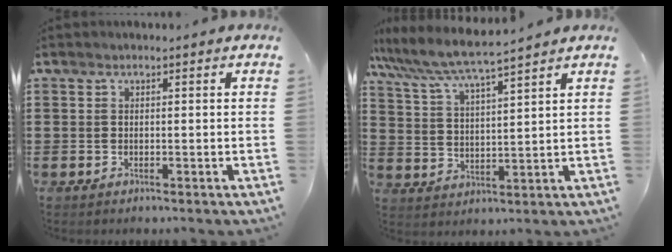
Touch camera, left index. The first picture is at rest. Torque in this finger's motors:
{"motor_torque": [2.14, 0.00, 0.44, 0.20]}